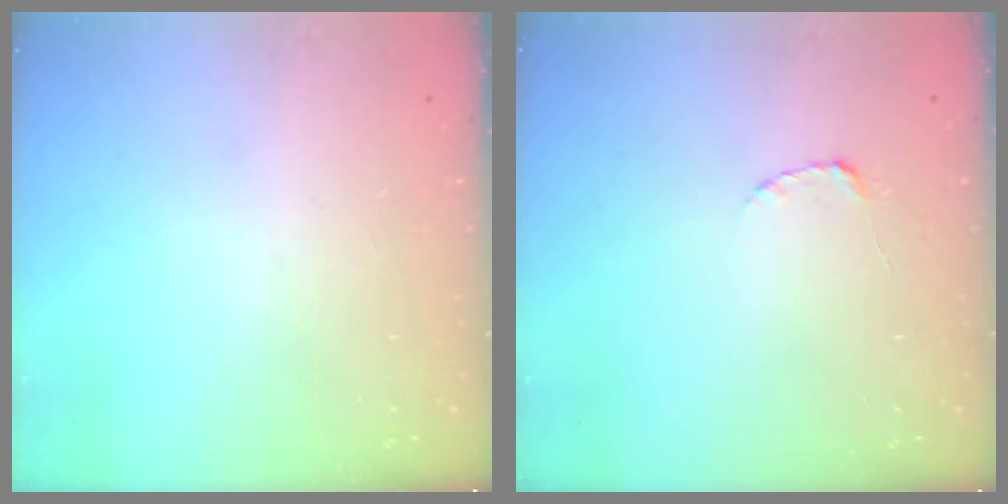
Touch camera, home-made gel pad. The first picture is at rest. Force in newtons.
{"total": 2.2, "press": 2.2, "slide": 0.3}